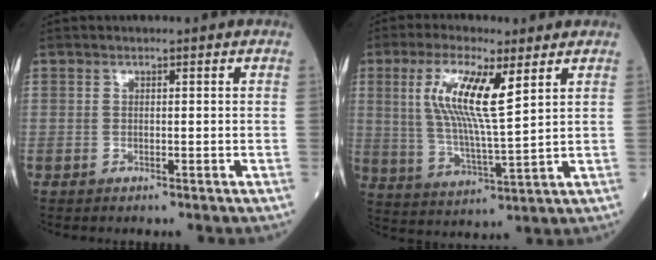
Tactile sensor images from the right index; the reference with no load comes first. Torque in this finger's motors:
{"motor_torque": [1.56, 0.59, 0.73, 0.21]}